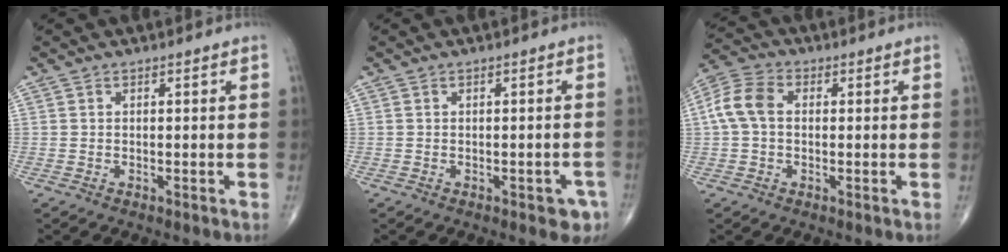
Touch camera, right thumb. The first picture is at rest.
{"total": 3.4, "force": [-1.7, 1.7, 2.4], "torque": [-0.010, 0.005, -0.017]}
{"total": 7.2, "force": [0.5, 5.1, 5.1], "torque": [-0.110, 0.024, 0.003]}